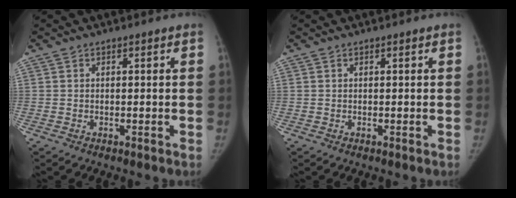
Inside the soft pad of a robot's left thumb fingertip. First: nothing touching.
{"total": 0.0}